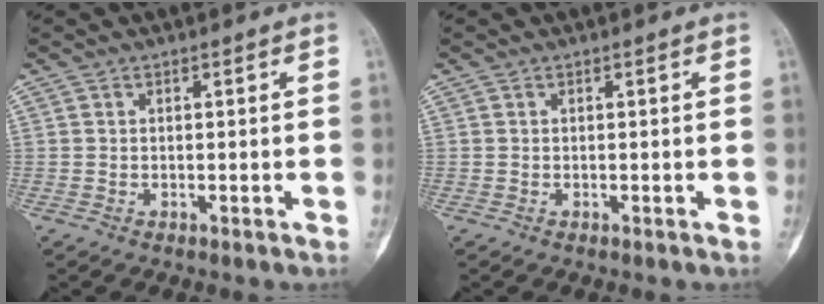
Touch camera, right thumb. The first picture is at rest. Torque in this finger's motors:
{"motor_torque": [0.00, 0.00, 0.02, -0.07, 0.00]}